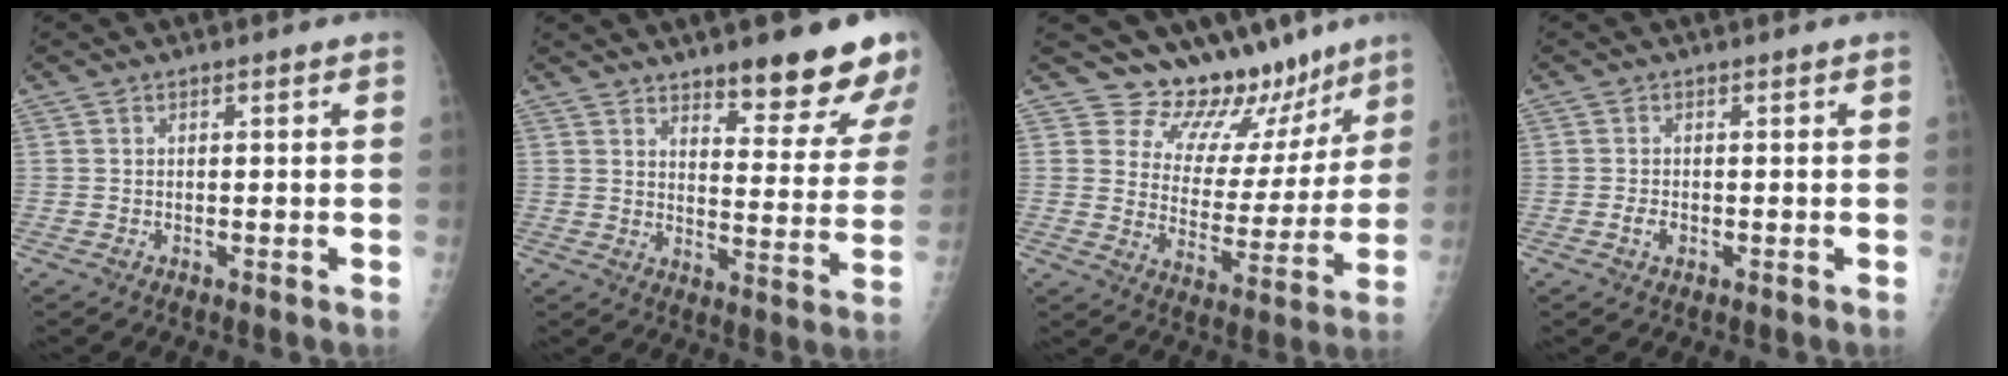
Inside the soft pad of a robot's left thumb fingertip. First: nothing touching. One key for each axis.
{"total": 15.0, "fx": 11.2, "fy": 3.7, "fz": 9.3, "tx": -0.082, "ty": -0.079, "tz": 0.154}
{"total": 13.2, "fx": 11.6, "fy": 5.9, "fz": 2.0, "tx": 0.021, "ty": -0.104, "tz": 0.167}
{"total": 1.6, "fx": -0.5, "fy": 1.1, "fz": 1.1, "tx": -0.020, "ty": 0.002, "tz": -0.008}